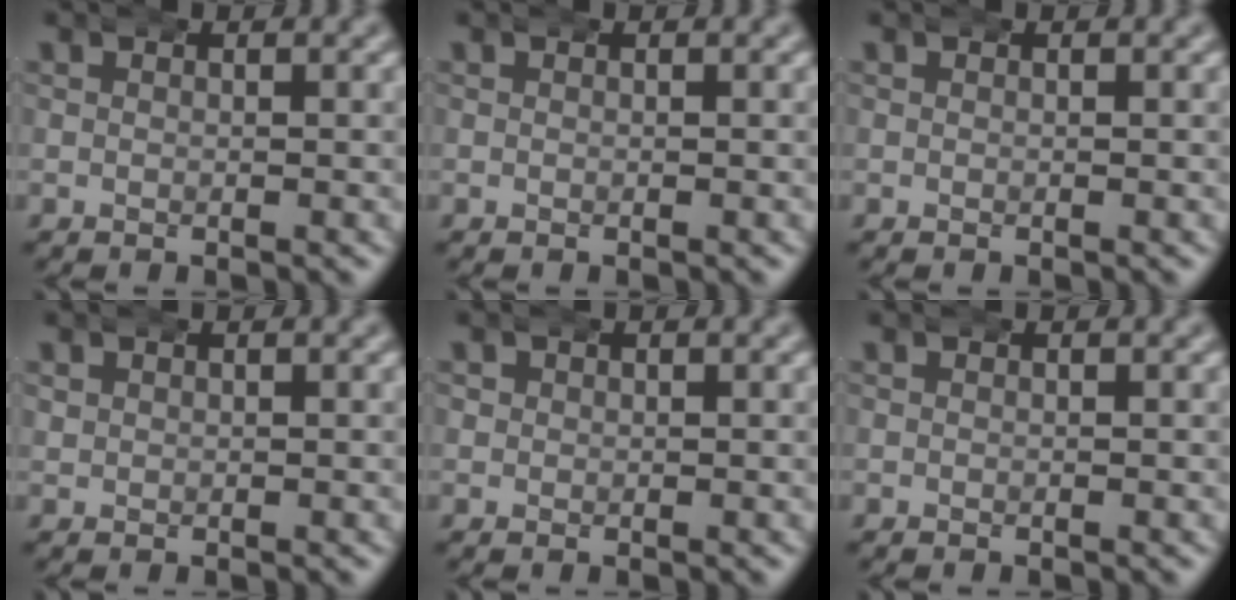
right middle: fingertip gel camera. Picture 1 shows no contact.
{"total": 0.0}
{"total": 0.0}
{"total": 0.9, "force": [0.4, 0.8, 0.2], "torque": [-0.008, -0.001, 0.010]}
{"total": 1.2, "force": [0.2, 1.1, 0.4], "torque": [-0.010, -0.003, 0.006]}
{"total": 0.0}